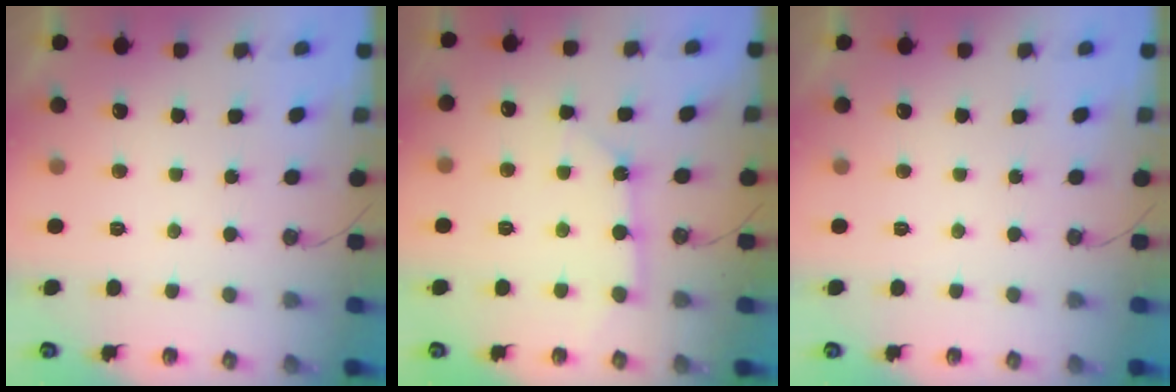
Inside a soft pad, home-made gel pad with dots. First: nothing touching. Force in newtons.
{"total": 3.5, "press": 3.4, "slide": 0.2}
{"total": 0.0}